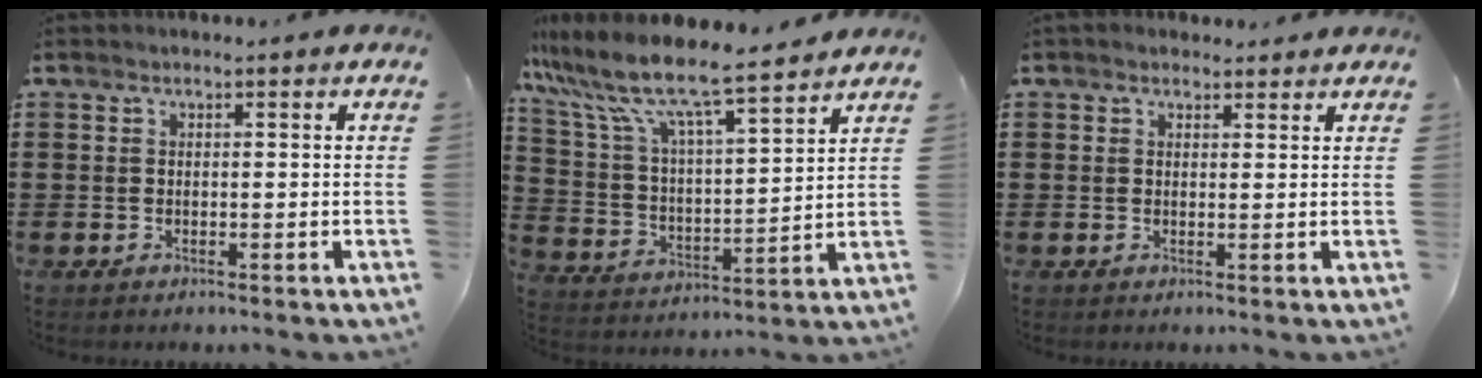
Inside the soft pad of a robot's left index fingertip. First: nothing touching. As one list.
[{"total": 9.0, "force": [7.9, 0.7, 4.3], "torque": [-0.116, -0.052, 0.131]}, {"total": 1.5, "force": [1.2, 0.8, 0.1], "torque": [-0.006, 0.007, 0.024]}]